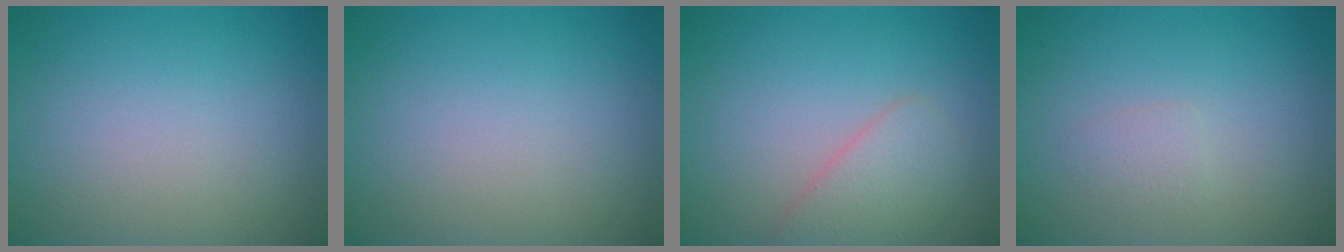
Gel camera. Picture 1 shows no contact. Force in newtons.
{"total": 0.0}
{"total": 2.6, "press": 2.6, "slide": 0.1}
{"total": 1.0, "press": 1.0, "slide": 0.2}